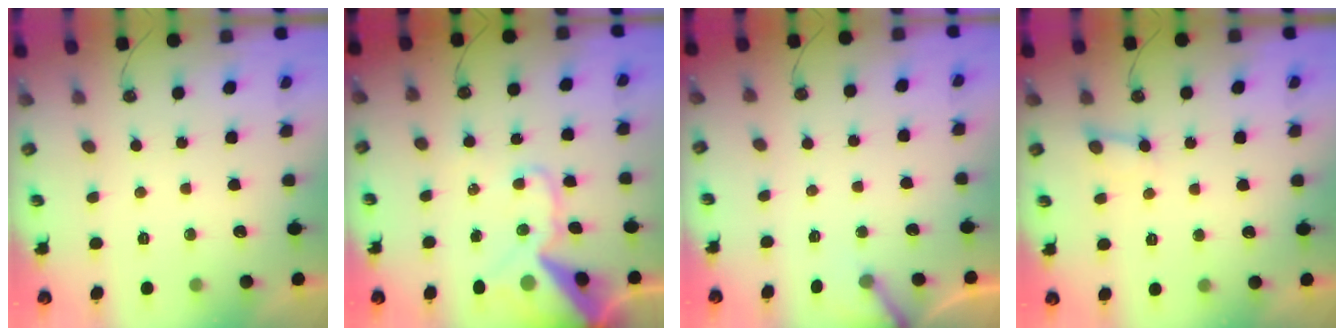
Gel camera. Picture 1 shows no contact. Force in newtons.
{"total": 18.0, "press": 17.8, "slide": 2.4}
{"total": 4.2, "press": 4.2, "slide": 0.4}
{"total": 4.8, "press": 4.7, "slide": 0.4}